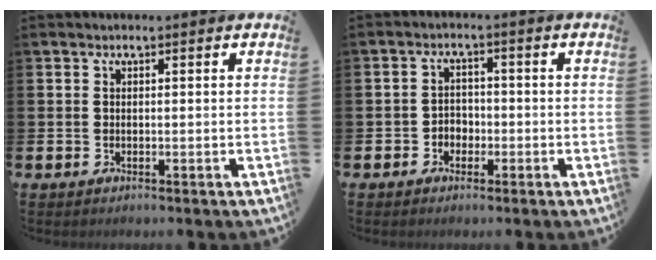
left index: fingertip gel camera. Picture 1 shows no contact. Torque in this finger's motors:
{"motor_torque": [0.51, 0.24, 0.04, 0.03]}